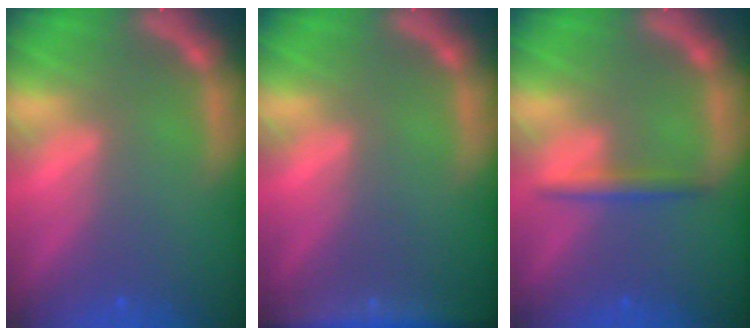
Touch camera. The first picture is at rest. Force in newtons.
{"total": 5.5}
{"total": 1.9}